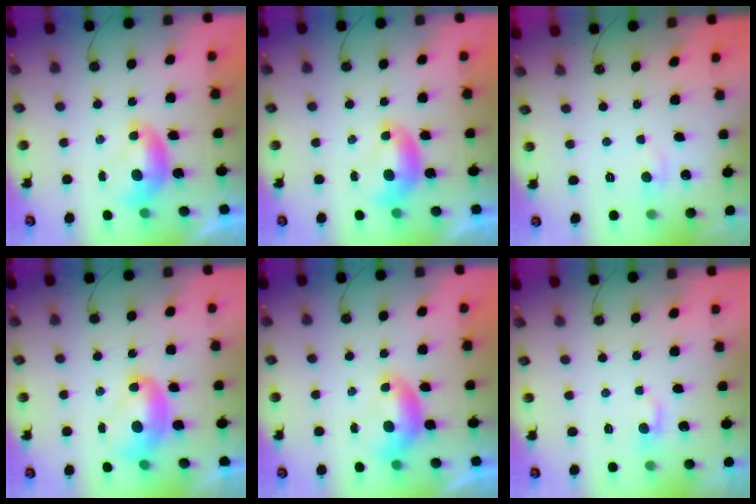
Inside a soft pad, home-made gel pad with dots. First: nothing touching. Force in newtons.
{"total": 0.0}
{"total": 1.1, "press": 0.8, "slide": 0.8}
{"total": 2.4, "press": 2.4, "slide": 0.2}
{"total": 0.0}
{"total": 0.0}